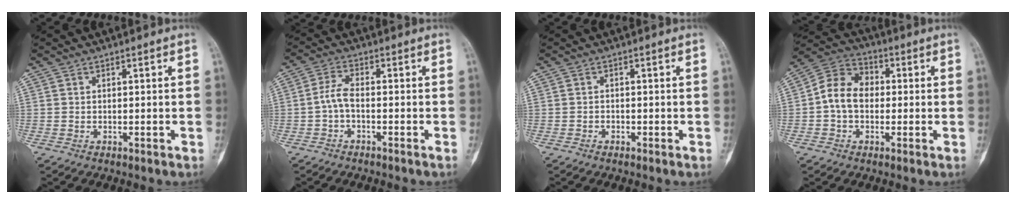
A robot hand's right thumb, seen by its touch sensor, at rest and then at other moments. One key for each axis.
{"total": 3.4, "fx": -1.2, "fy": 1.0, "fz": 3.0, "tx": -0.069, "ty": 0.012, "tz": -0.031}
{"total": 0.7, "fx": -0.5, "fy": 0.4, "fz": 0.3, "tx": -0.007, "ty": 0.001, "tz": -0.011}
{"total": 9.4, "fx": -0.4, "fy": 7.2, "fz": 6.0, "tx": -0.088, "ty": 0.033, "tz": -0.022}